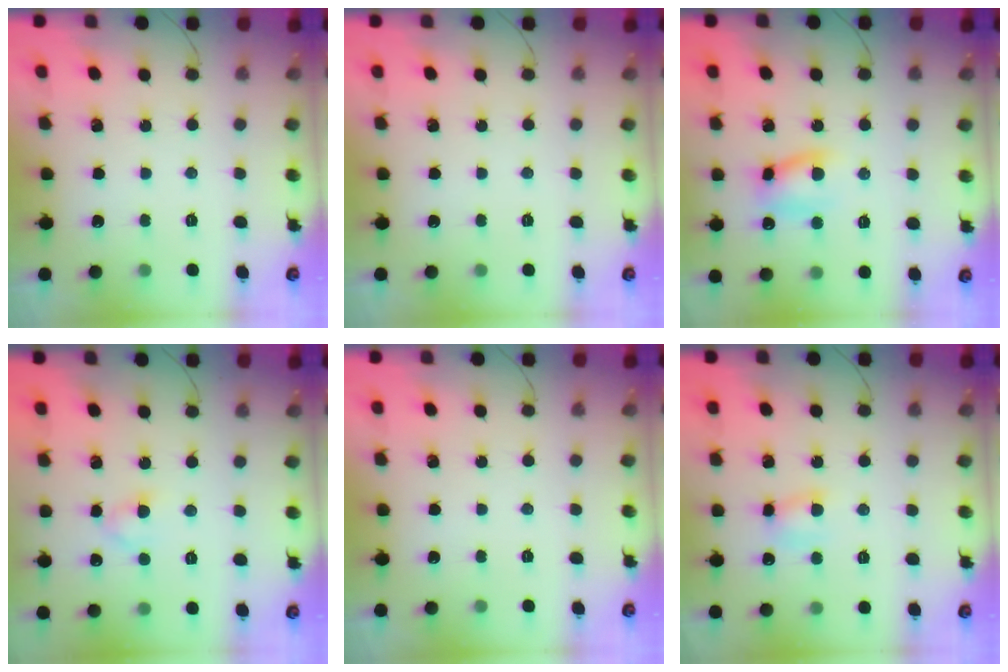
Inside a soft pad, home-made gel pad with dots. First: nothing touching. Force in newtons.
{"total": 0.0}
{"total": 8.1, "press": 8.1, "slide": 0.6}
{"total": 2.7, "press": 2.4, "slide": 1.2}
{"total": 0.0}
{"total": 5.0, "press": 4.9, "slide": 1.0}